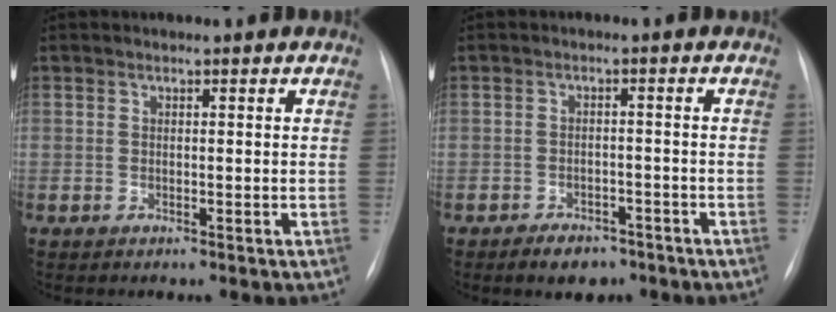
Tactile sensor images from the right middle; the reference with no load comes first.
{"total": 4.4, "force": [-3.2, 2.5, 1.7], "torque": [-0.029, 0.003, -0.041]}